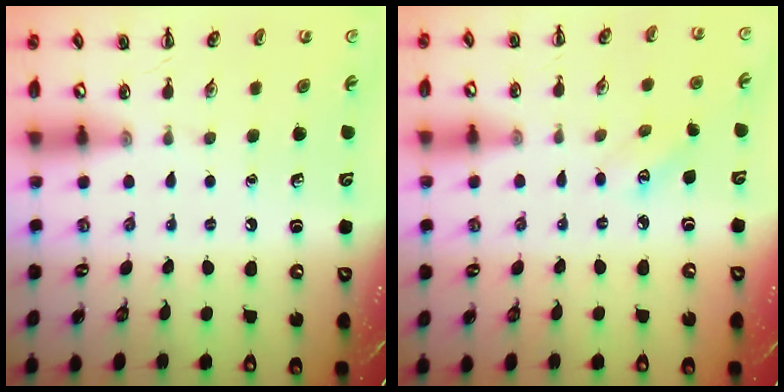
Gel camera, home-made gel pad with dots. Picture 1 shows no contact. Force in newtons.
{"total": 2.9, "press": 2.8, "slide": 0.8}